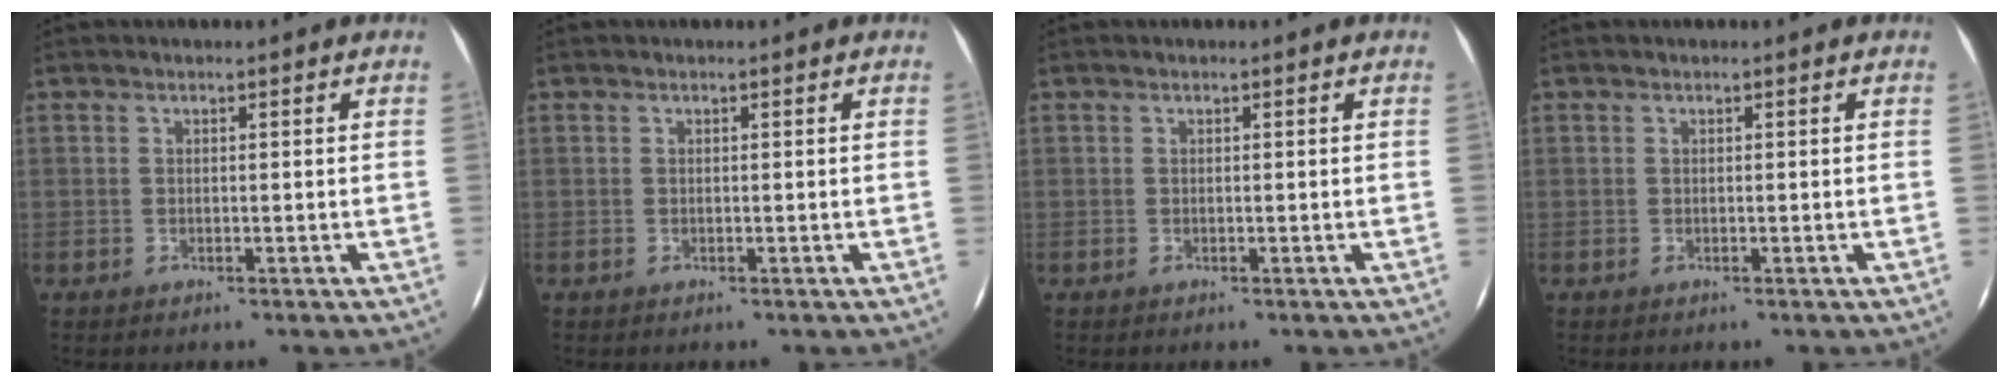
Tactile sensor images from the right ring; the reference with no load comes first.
{"total": 0.0}
{"total": 0.0}
{"total": 0.0}